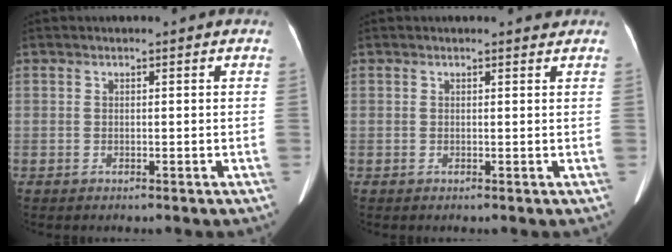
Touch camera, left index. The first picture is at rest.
{"total": 0.7, "force": [0.7, 0.1, 0.0], "torque": [-0.009, -0.005, 0.006]}